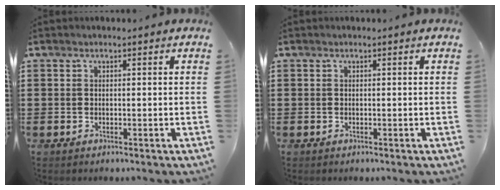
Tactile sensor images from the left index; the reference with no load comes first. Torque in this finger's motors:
{"motor_torque": [0.00, 0.00, 0.00, 0.00]}